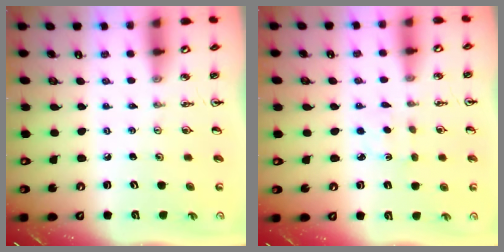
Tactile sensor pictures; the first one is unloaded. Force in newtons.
{"total": 1.7, "press": 1.6, "slide": 0.4}